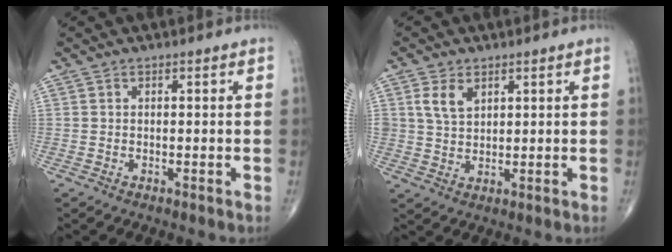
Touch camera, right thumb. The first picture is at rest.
{"total": 4.8, "force": [2.2, 3.1, 2.9], "torque": [-0.045, -0.009, 0.047]}